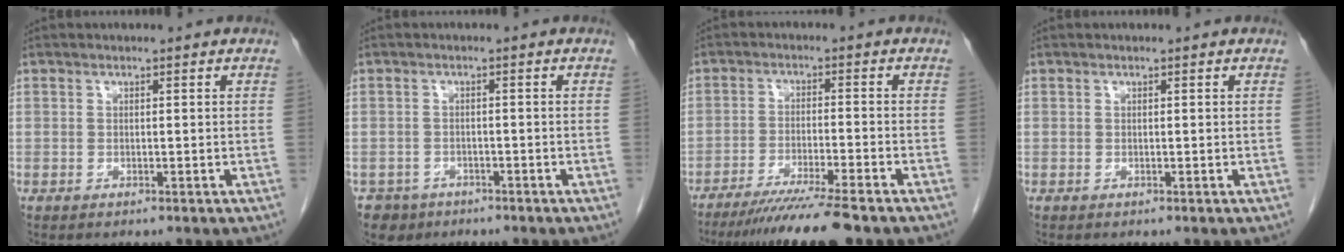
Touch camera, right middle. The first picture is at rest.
{"total": 3.8, "force": [-2.6, 2.7, 0.0], "torque": [0.001, 0.005, -0.041]}
{"total": 9.9, "force": [-8.1, -1.3, 5.6], "torque": [-0.080, -0.034, -0.131]}
{"total": 0.0}